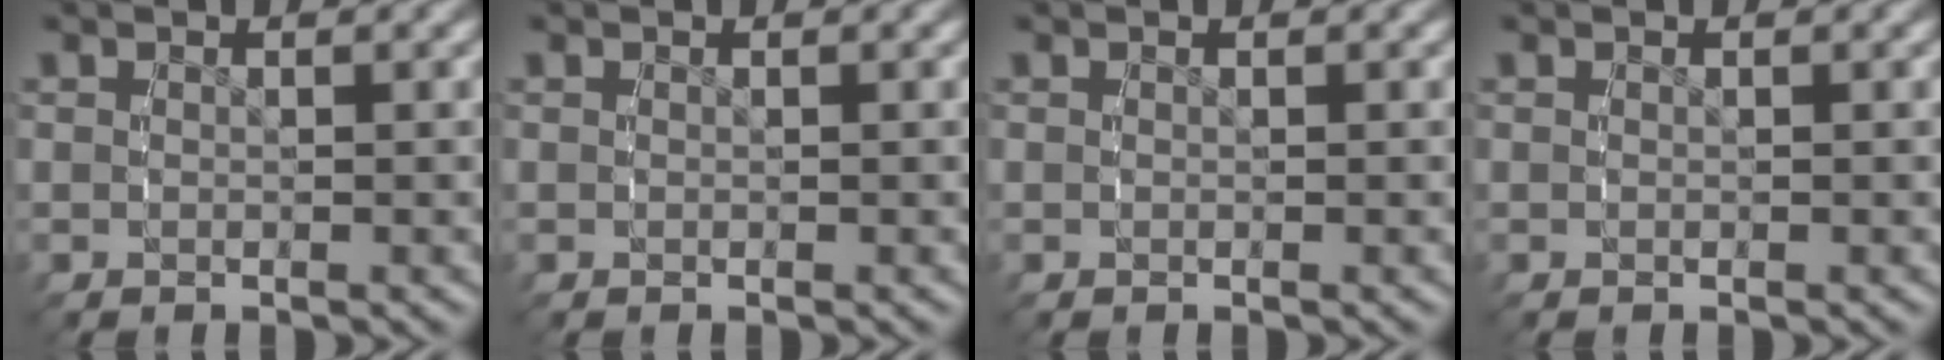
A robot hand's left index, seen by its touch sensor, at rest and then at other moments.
{"total": 0.0}
{"total": 0.0}
{"total": 0.0}